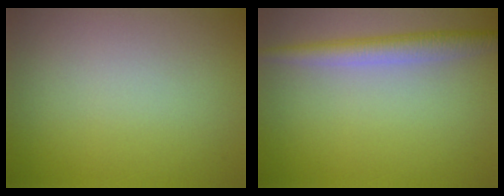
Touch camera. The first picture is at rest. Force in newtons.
{"total": 3.0, "press": 3.0, "slide": 0.1}